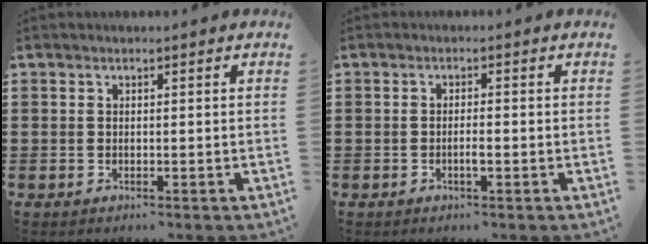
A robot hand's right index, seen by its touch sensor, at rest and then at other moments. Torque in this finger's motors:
{"motor_torque": [0.09, 0.06, 0.09, 0.01]}